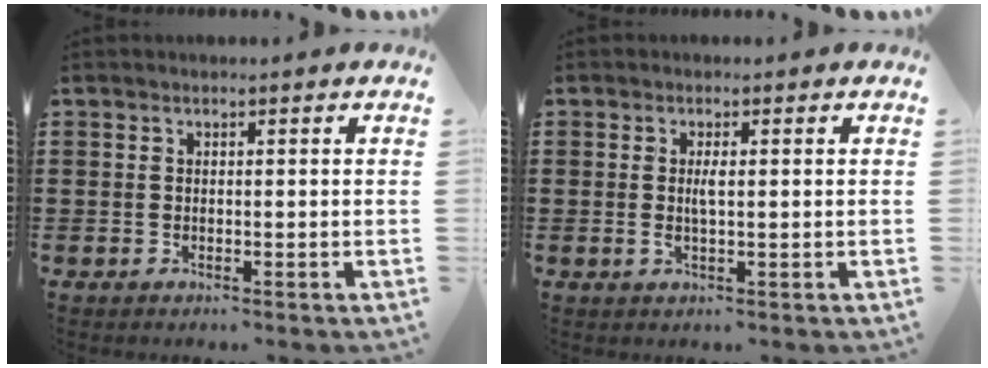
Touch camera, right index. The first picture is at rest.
{"total": 2.0, "force": [0.1, 0.3, 2.0], "torque": [-0.038, -0.003, 0.001]}